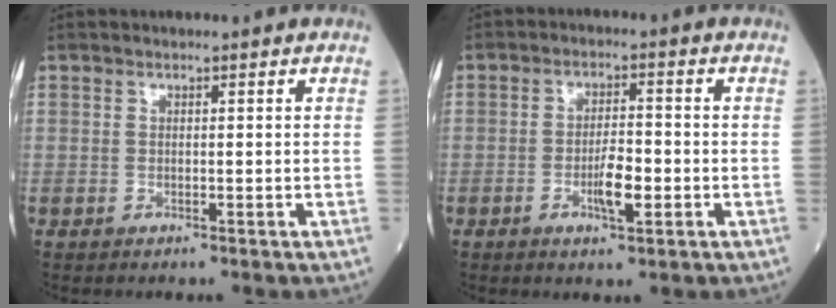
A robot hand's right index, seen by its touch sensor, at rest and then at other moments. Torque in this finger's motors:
{"motor_torque": [0.18, -0.16, 0.04, 0.00]}